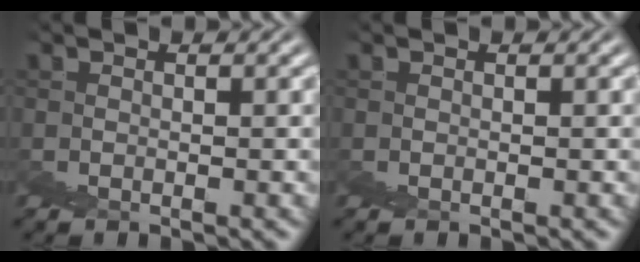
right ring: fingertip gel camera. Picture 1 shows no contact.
{"total": 0.0}